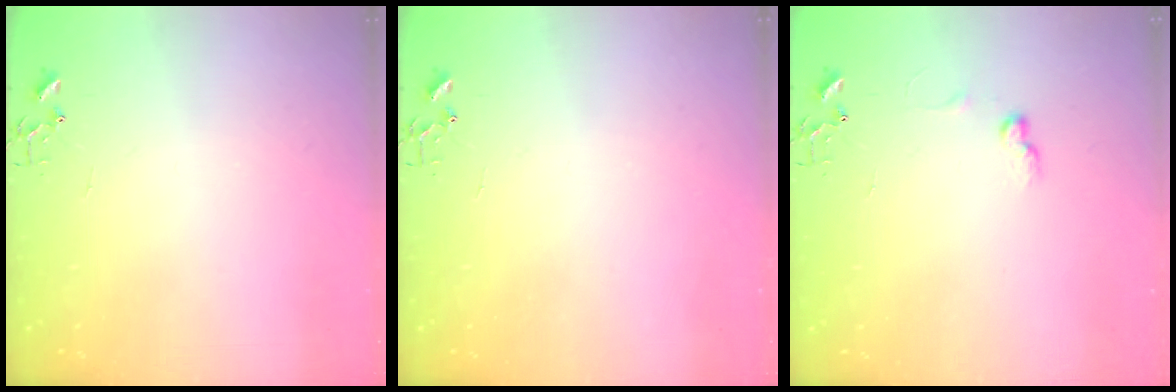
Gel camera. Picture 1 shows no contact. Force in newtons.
{"total": 0.0}
{"total": 6.7, "press": 6.6, "slide": 0.9}